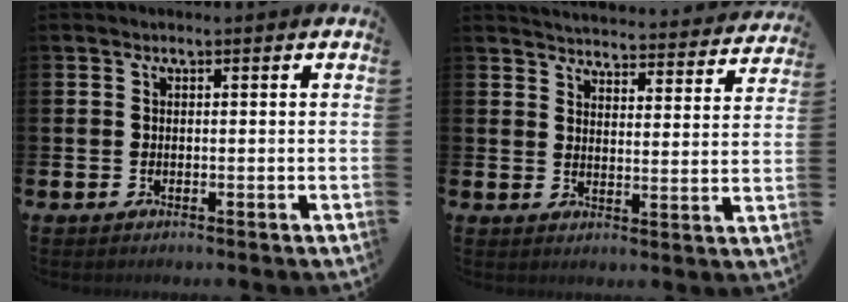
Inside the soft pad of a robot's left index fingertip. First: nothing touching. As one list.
[{"total": 4.6, "force": [4.6, 0.3, 0.3], "torque": [-0.019, -0.042, 0.078]}]